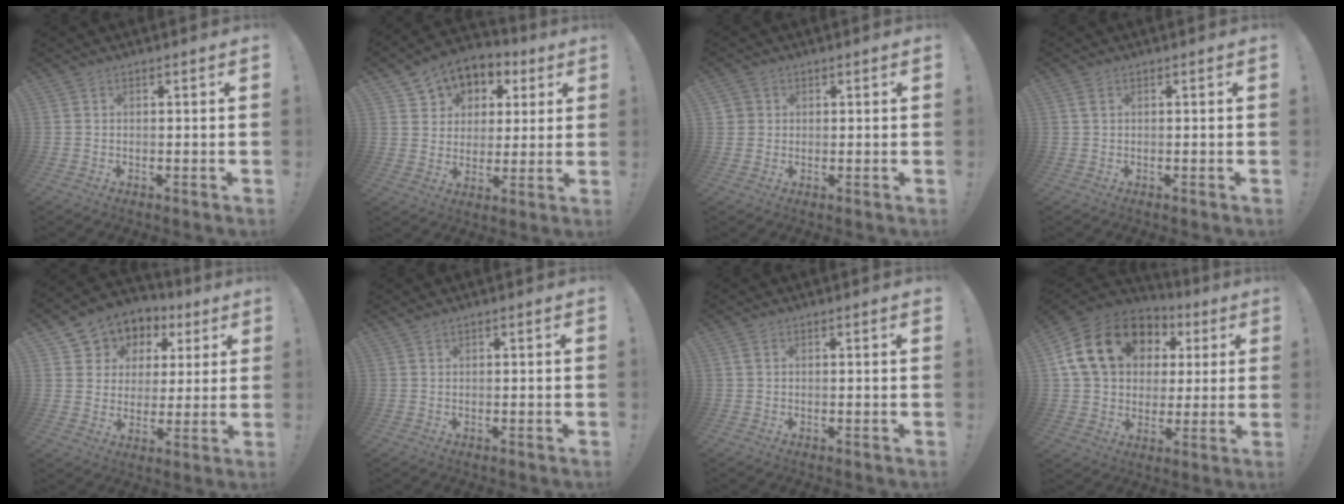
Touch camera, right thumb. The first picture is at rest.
{"total": 8.4, "force": [4.0, 7.2, 1.8], "torque": [-0.031, -0.030, 0.082]}
{"total": 2.1, "force": [0.7, 2.0, 0.3], "torque": [-0.006, 0.000, 0.014]}
{"total": 1.2, "force": [0.6, 0.6, 0.9], "torque": [-0.011, -0.001, 0.009]}
{"total": 7.7, "force": [3.2, 6.8, 1.6], "torque": [-0.028, -0.031, 0.064]}
{"total": 0.7, "force": [0.6, 0.1, 0.3], "torque": [-0.006, 0.001, 0.011]}
{"total": 0.9, "force": [0.6, 0.2, 0.6], "torque": [-0.004, -0.001, 0.009]}
{"total": 21.0, "force": [7.5, 15.4, 12.1], "torque": [-0.205, -0.007, 0.154]}